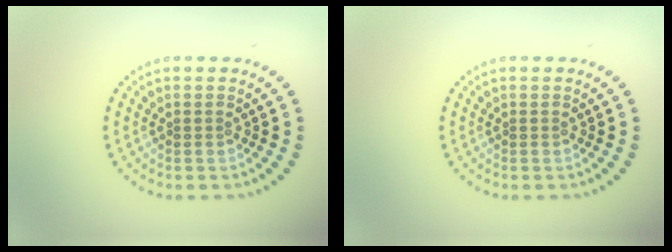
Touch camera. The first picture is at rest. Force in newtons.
{"total": 0.0}